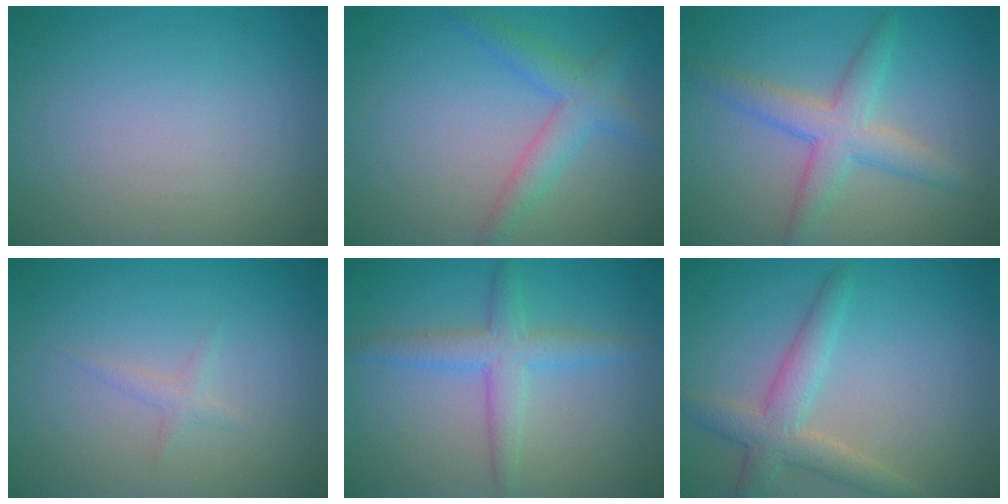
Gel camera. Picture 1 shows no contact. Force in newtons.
{"total": 2.4, "press": 2.4, "slide": 0.2}
{"total": 4.1, "press": 4.1, "slide": 0.1}
{"total": 0.5, "press": 0.5, "slide": 0.0}
{"total": 3.3, "press": 3.3, "slide": 0.1}
{"total": 3.8, "press": 3.8, "slide": 0.2}